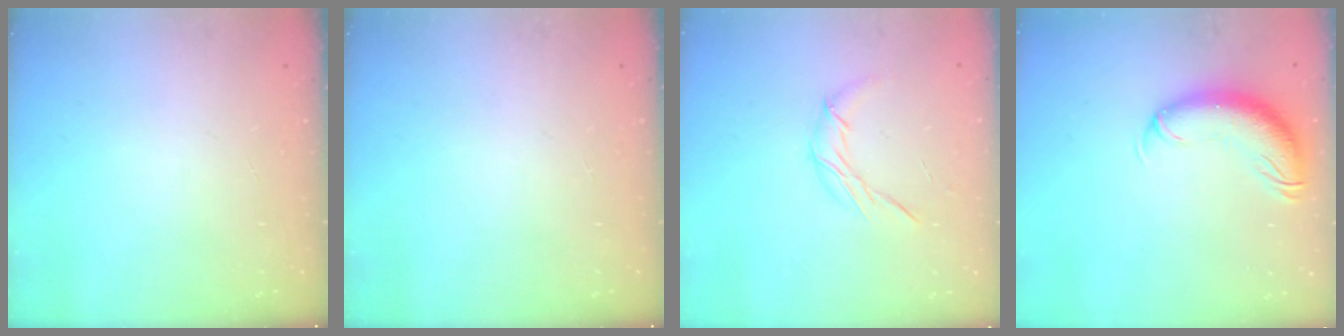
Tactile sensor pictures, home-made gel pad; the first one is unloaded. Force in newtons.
{"total": 0.0}
{"total": 6.9, "press": 6.9, "slide": 0.4}
{"total": 11.8, "press": 11.5, "slide": 2.9}